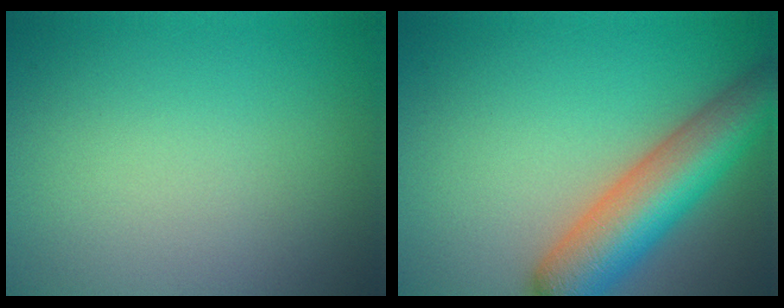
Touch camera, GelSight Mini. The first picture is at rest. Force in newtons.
{"total": 8.2, "press": 8.2, "slide": 0.3}